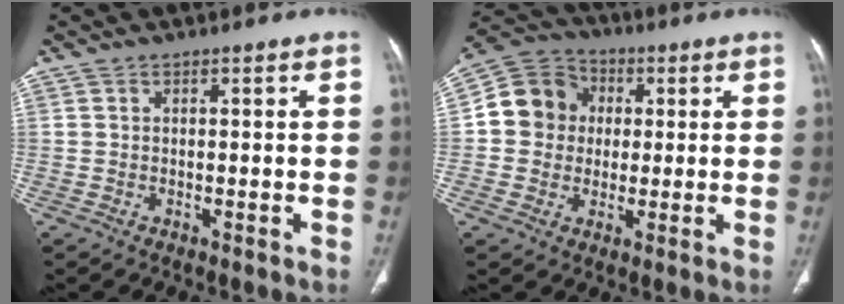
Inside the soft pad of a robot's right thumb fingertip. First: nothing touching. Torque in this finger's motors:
{"motor_torque": [0.66, 1.74, 0.24, -0.32, 0.05]}